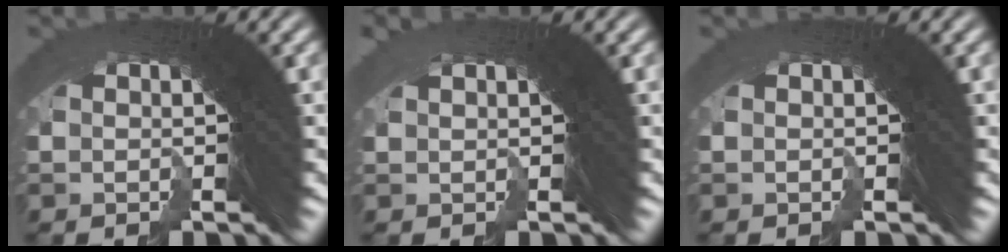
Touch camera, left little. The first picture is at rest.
{"total": 0.0}
{"total": 0.0}